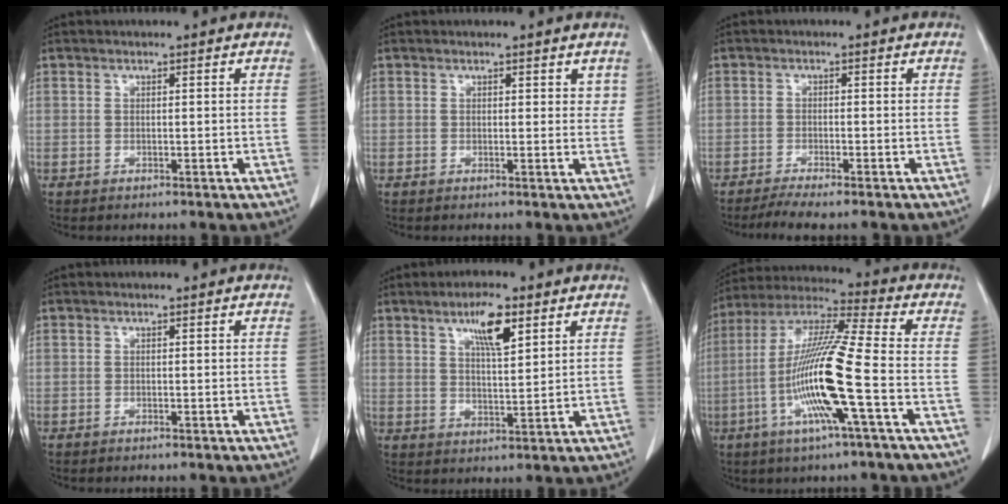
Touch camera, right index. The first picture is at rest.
{"total": 1.9, "force": [1.2, 1.2, 0.9], "torque": [0.002, -0.003, 0.012]}
{"total": 3.9, "force": [-3.3, -0.2, 2.2], "torque": [-0.037, -0.009, -0.058]}
{"total": 0.0}
{"total": 6.8, "force": [3.8, 1.4, 5.5], "torque": [-0.099, 0.001, 0.065]}
{"total": 15.9, "force": [-4.4, -0.4, 15.3], "torque": [-0.308, -0.006, -0.095]}